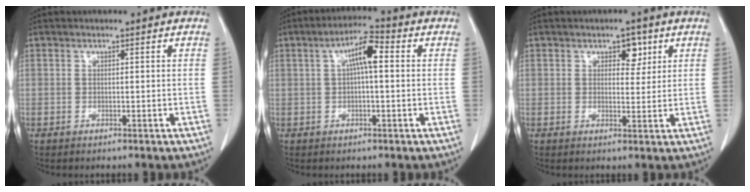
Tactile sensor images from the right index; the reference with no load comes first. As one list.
[{"total": 5.6, "force": [1.0, 1.1, 5.4], "torque": [-0.098, 0.018, 0.014]}, {"total": 3.2, "force": [1.6, 1.9, 2.1], "torque": [-0.023, 0.003, 0.022]}]